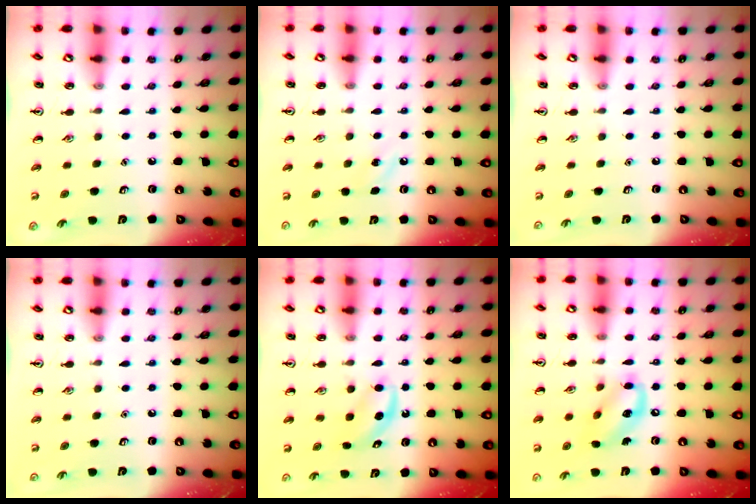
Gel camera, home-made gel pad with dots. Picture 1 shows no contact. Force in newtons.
{"total": 3.3, "press": 3.1, "slide": 1.2}
{"total": 0.0}
{"total": 0.0}
{"total": 4.1, "press": 3.8, "slide": 1.3}
{"total": 10.7, "press": 10.5, "slide": 2.1}